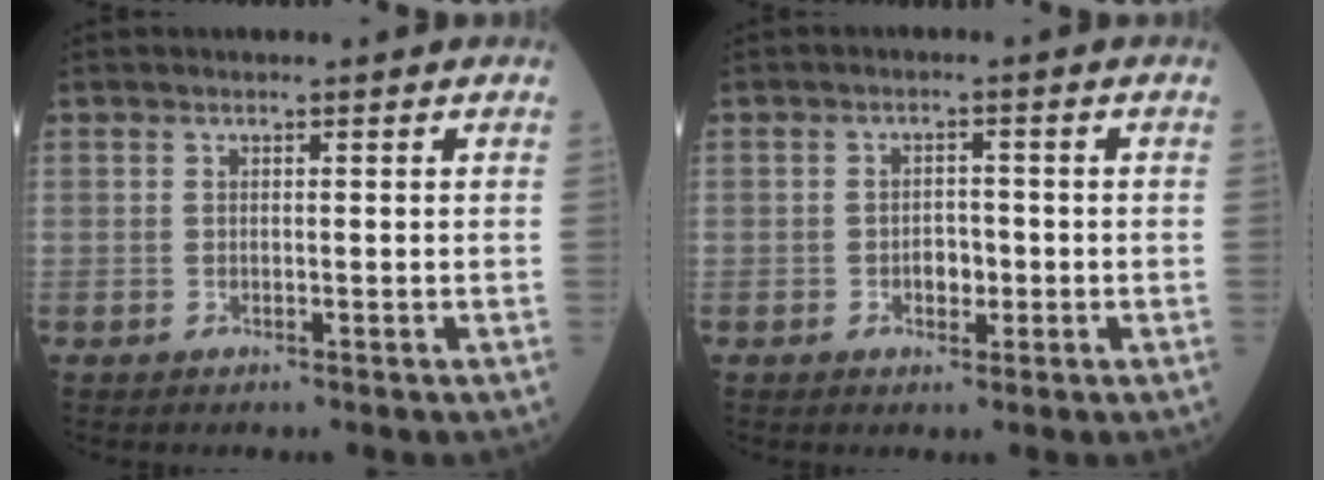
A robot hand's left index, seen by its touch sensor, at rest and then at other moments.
{"total": 2.6, "force": [-0.7, 1.6, 1.9], "torque": [-0.025, 0.006, -0.010]}